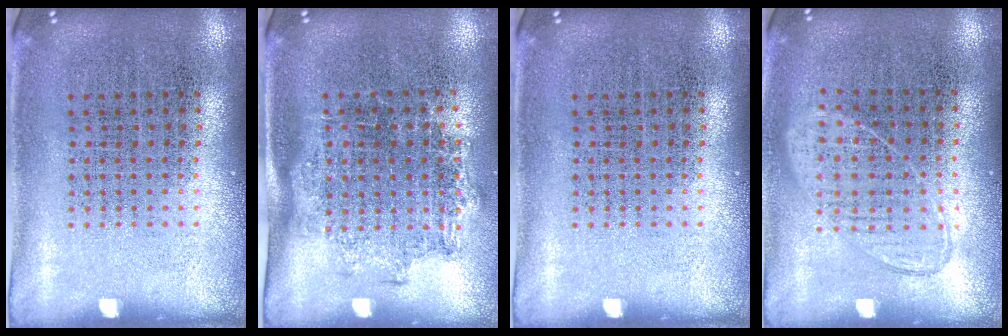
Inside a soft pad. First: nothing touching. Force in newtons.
{"total": 1.3, "press": 1.0, "slide": 0.8}
{"total": 0.0}
{"total": 0.9, "press": 0.8, "slide": 0.4}